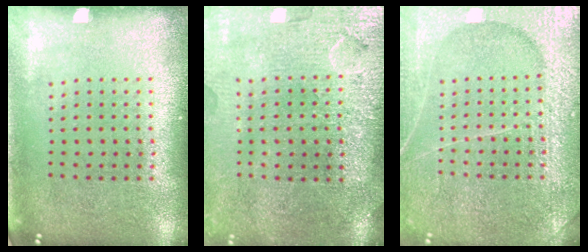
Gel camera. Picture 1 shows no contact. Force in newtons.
{"total": 4.2, "press": 3.7, "slide": 2.1}
{"total": 6.7, "press": 6.6, "slide": 0.9}